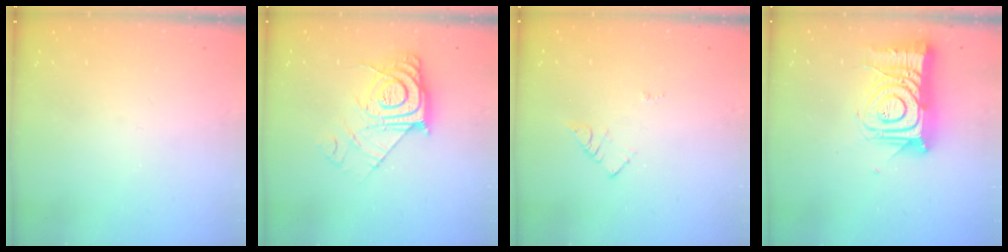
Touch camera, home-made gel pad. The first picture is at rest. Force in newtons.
{"total": 12.3, "press": 12.3, "slide": 1.1}
{"total": 3.7, "press": 3.7, "slide": 0.3}
{"total": 16.7, "press": 16.6, "slide": 1.4}